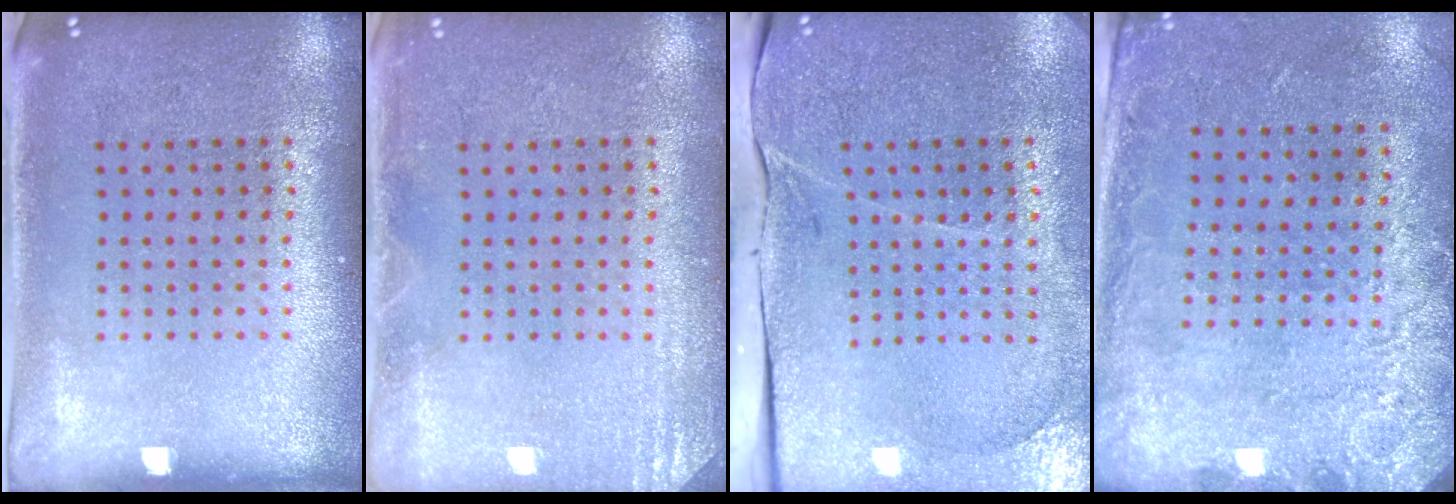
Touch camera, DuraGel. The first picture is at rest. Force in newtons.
{"total": 2.0, "press": 2.0, "slide": 0.4}
{"total": 3.4, "press": 3.3, "slide": 0.9}
{"total": 2.8, "press": 2.0, "slide": 1.9}